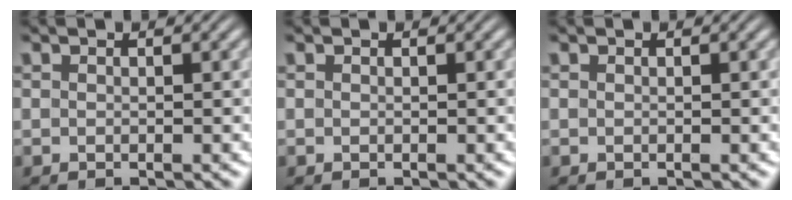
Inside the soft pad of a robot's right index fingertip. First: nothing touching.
{"total": 0.0}
{"total": 0.0}